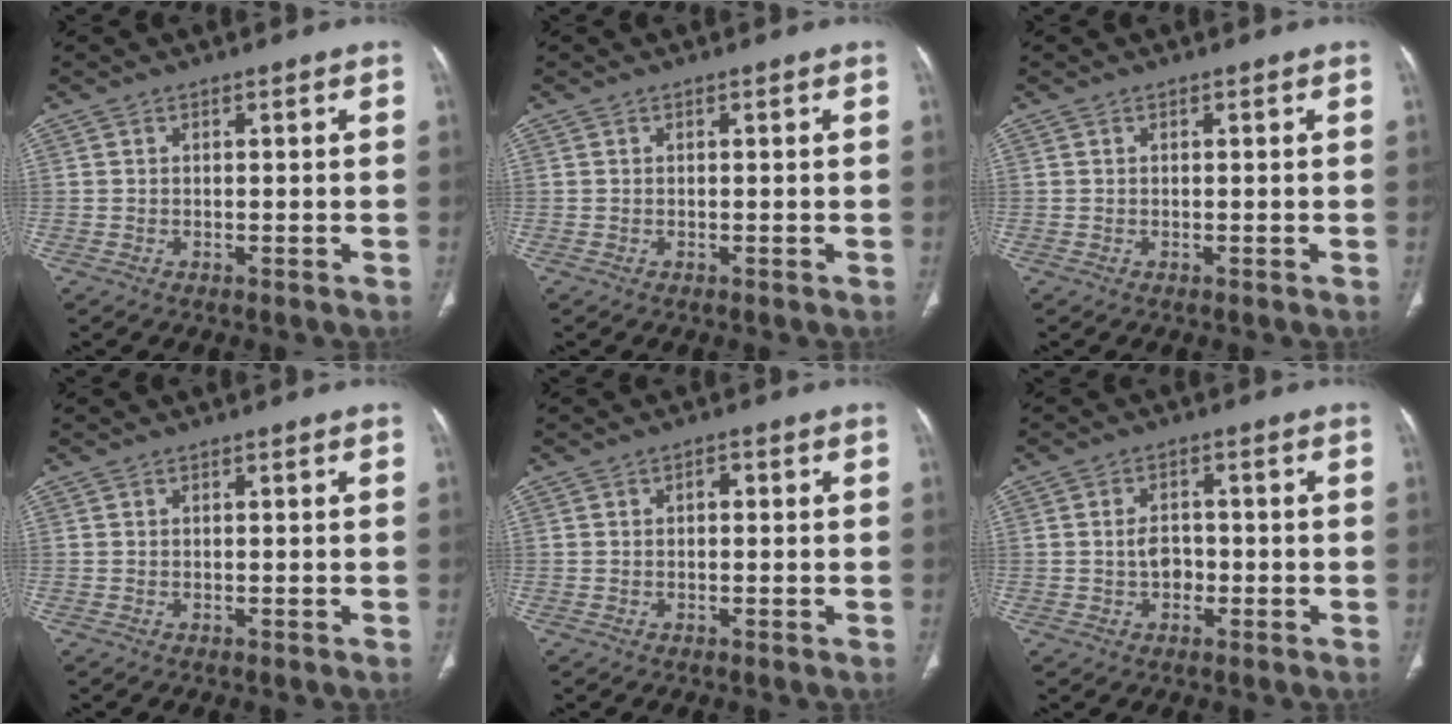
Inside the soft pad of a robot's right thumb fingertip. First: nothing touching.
{"total": 0.0}
{"total": 0.0}
{"total": 0.0}
{"total": 1.2, "force": [0.2, 0.8, 0.9], "torque": [-0.011, 0.007, 0.001]}
{"total": 3.7, "force": [-0.6, 2.7, 2.4], "torque": [-0.032, 0.013, -0.012]}